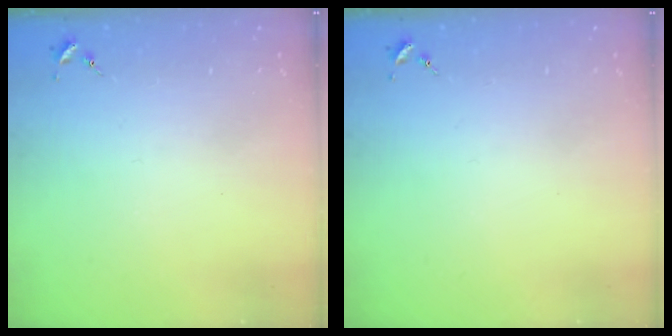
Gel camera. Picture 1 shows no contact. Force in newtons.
{"total": 0.0}